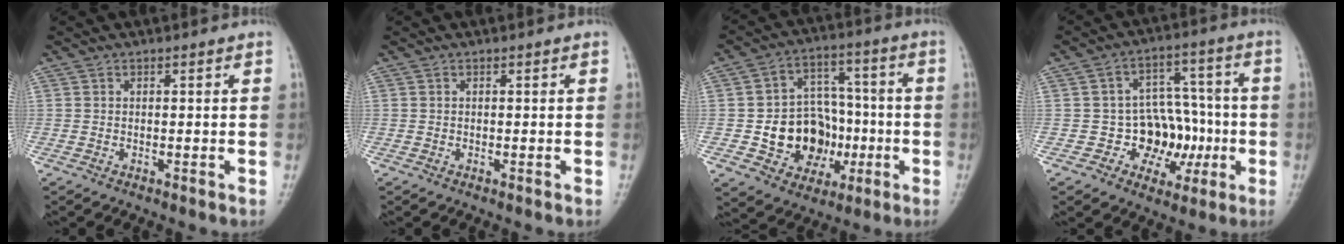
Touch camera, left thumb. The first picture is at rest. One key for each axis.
{"total": 0.0}
{"total": 15.1, "fx": -3.2, "fy": 11.8, "fz": 8.9, "tx": -0.081, "ty": 0.032, "tz": -0.045}
{"total": 11.6, "fx": -2.5, "fy": 9.1, "fz": 6.8, "tx": -0.037, "ty": 0.035, "tz": -0.037}